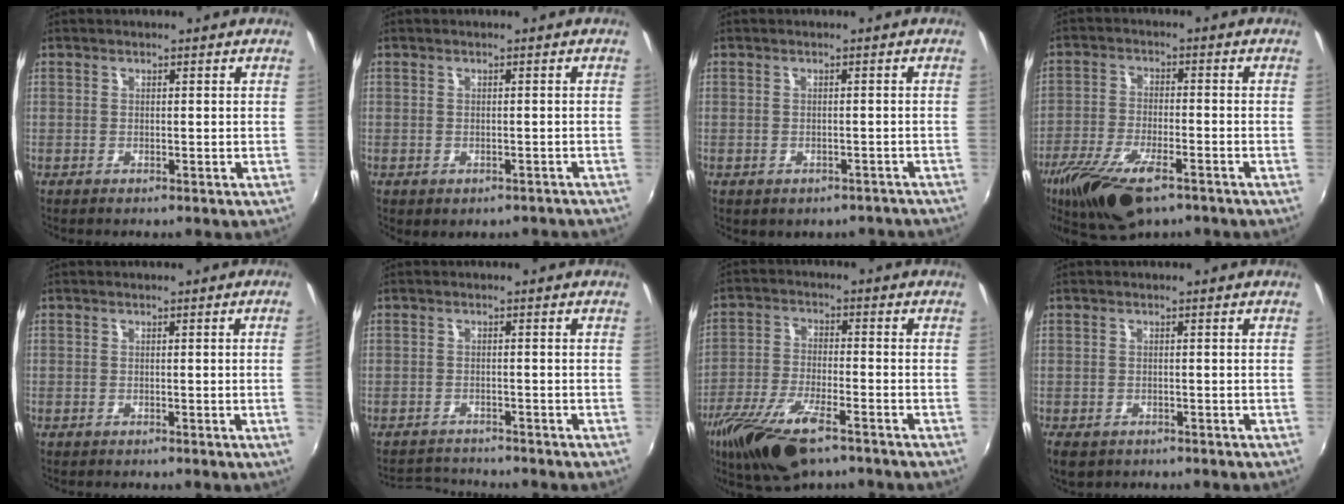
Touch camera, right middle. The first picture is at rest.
{"total": 3.8, "force": [-2.9, 1.9, 1.7], "torque": [-0.029, -0.008, -0.027]}
{"total": 5.4, "force": [-4.3, 2.8, 1.7], "torque": [-0.032, -0.001, -0.036]}
{"total": 15.6, "force": [-10.0, 5.8, 10.5], "torque": [-0.227, -0.044, -0.180]}
{"total": 1.6, "force": [-0.2, -1.0, 1.3], "torque": [-0.016, -0.011, 0.000]}
{"total": 4.7, "force": [-4.6, 0.7, 0.3], "torque": [-0.025, 0.003, -0.079]}
{"total": 16.6, "force": [-11.0, 5.5, 11.2], "torque": [-0.238, -0.053, -0.202]}
{"total": 4.8, "force": [-2.9, 2.9, 2.4], "torque": [-0.057, -0.016, -0.044]}